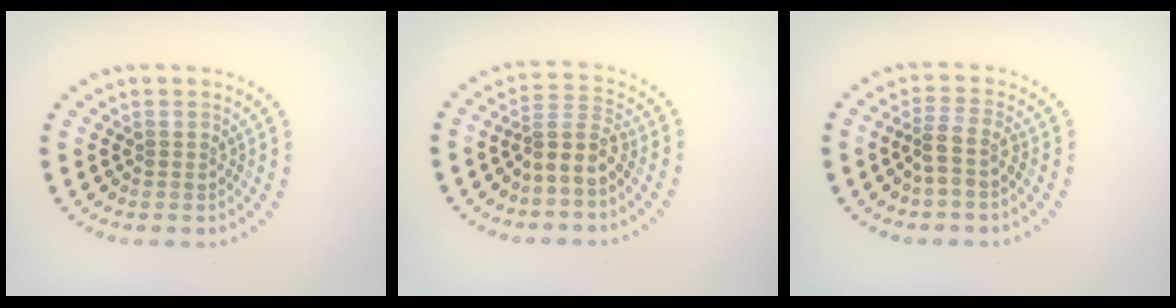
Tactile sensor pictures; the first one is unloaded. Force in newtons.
{"total": 2.9, "press": 2.2, "slide": 1.9}
{"total": 2.2, "press": 1.6, "slide": 1.5}